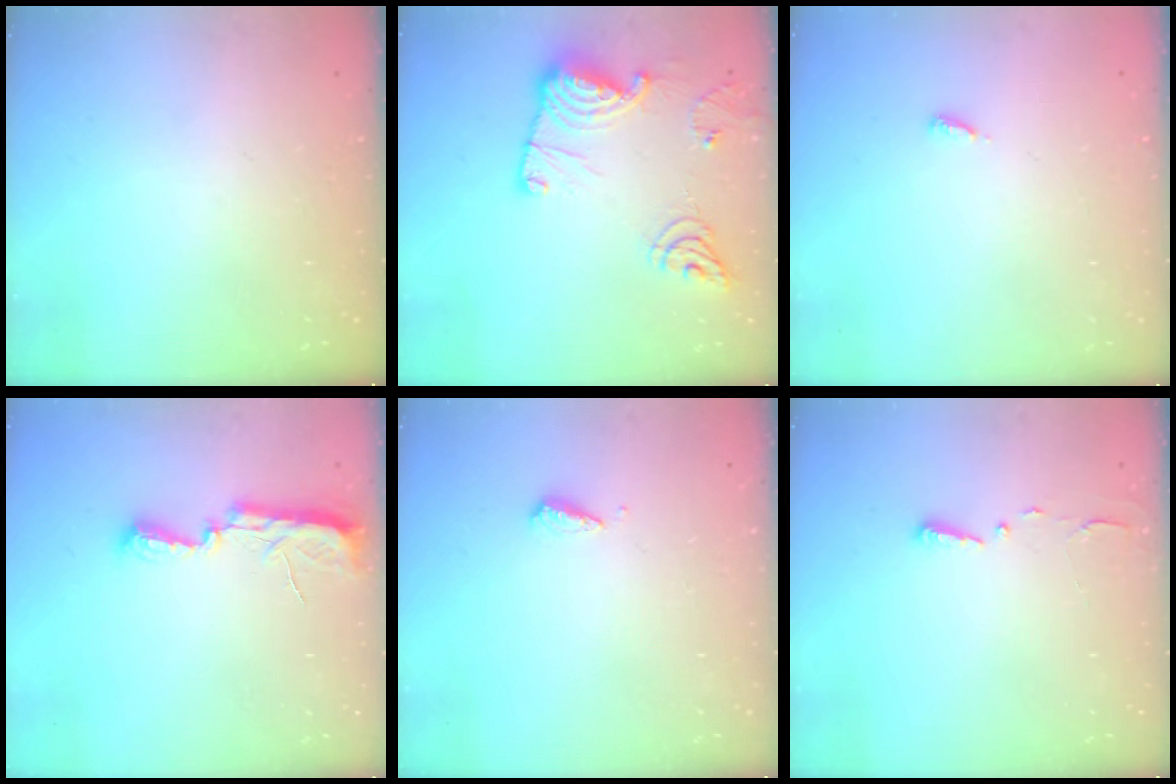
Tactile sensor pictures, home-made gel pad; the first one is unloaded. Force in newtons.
{"total": 16.6, "press": 16.5, "slide": 1.8}
{"total": 2.9, "press": 2.9, "slide": 0.2}
{"total": 7.9, "press": 7.8, "slide": 0.8}
{"total": 3.0, "press": 3.0, "slide": 0.2}
{"total": 2.7, "press": 2.7, "slide": 0.4}